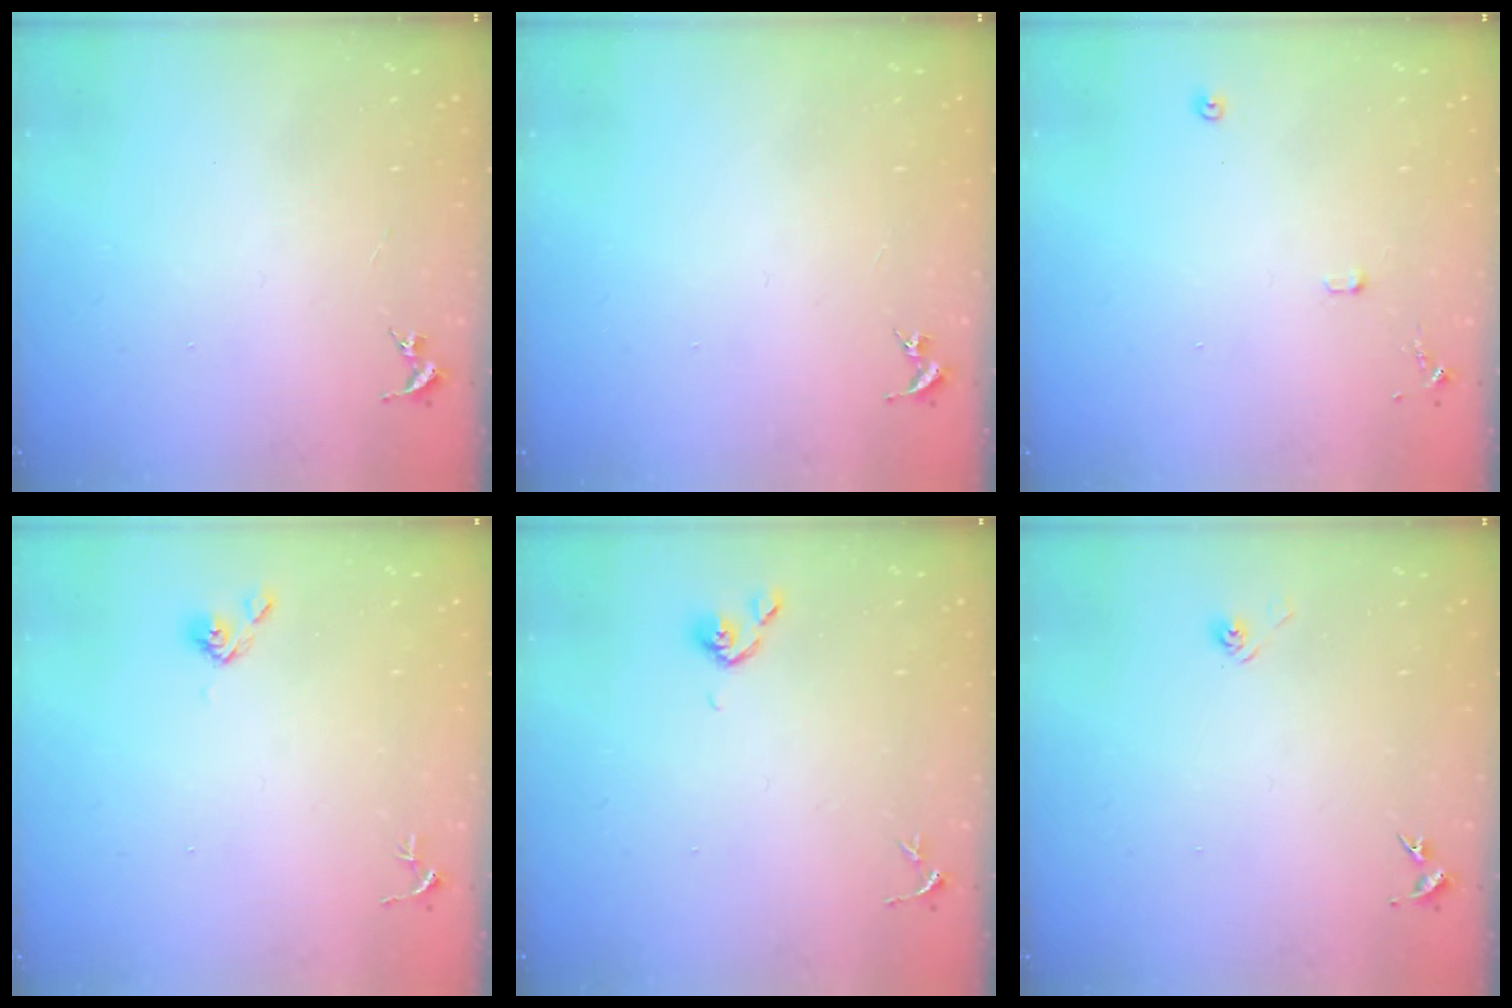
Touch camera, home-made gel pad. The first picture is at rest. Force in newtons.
{"total": 0.0}
{"total": 7.4, "press": 7.4, "slide": 0.8}
{"total": 4.8, "press": 4.8, "slide": 0.6}
{"total": 5.3, "press": 5.2, "slide": 0.8}
{"total": 2.9, "press": 2.5, "slide": 1.5}